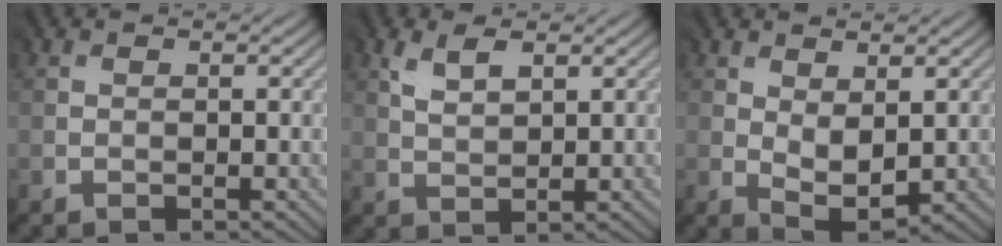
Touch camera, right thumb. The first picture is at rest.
{"total": 3.0, "force": [2.0, 1.4, 1.8], "torque": [-0.049, 0.001, 0.043]}
{"total": 4.3, "force": [0.7, 2.4, 3.5], "torque": [-0.077, -0.007, 0.021]}